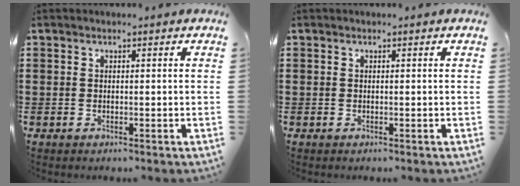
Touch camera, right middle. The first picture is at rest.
{"total": 0.0}